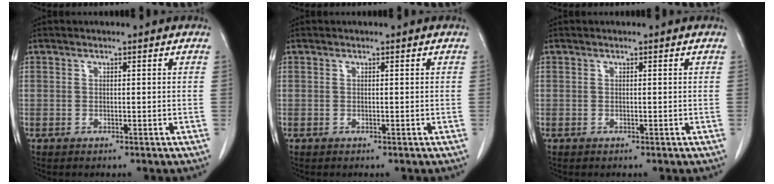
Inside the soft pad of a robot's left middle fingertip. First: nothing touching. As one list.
[{"total": 0.0}, {"total": 0.0}]